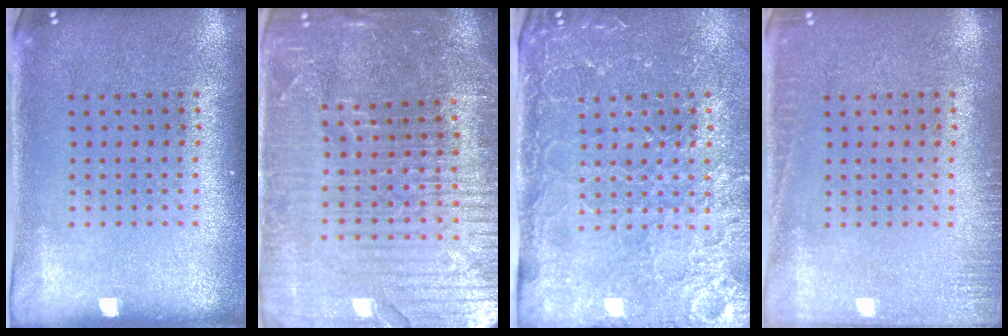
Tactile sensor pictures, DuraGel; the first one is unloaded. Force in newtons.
{"total": 5.6, "press": 5.1, "slide": 2.5}
{"total": 4.2, "press": 3.8, "slide": 1.8}
{"total": 1.6, "press": 1.6, "slide": 0.4}